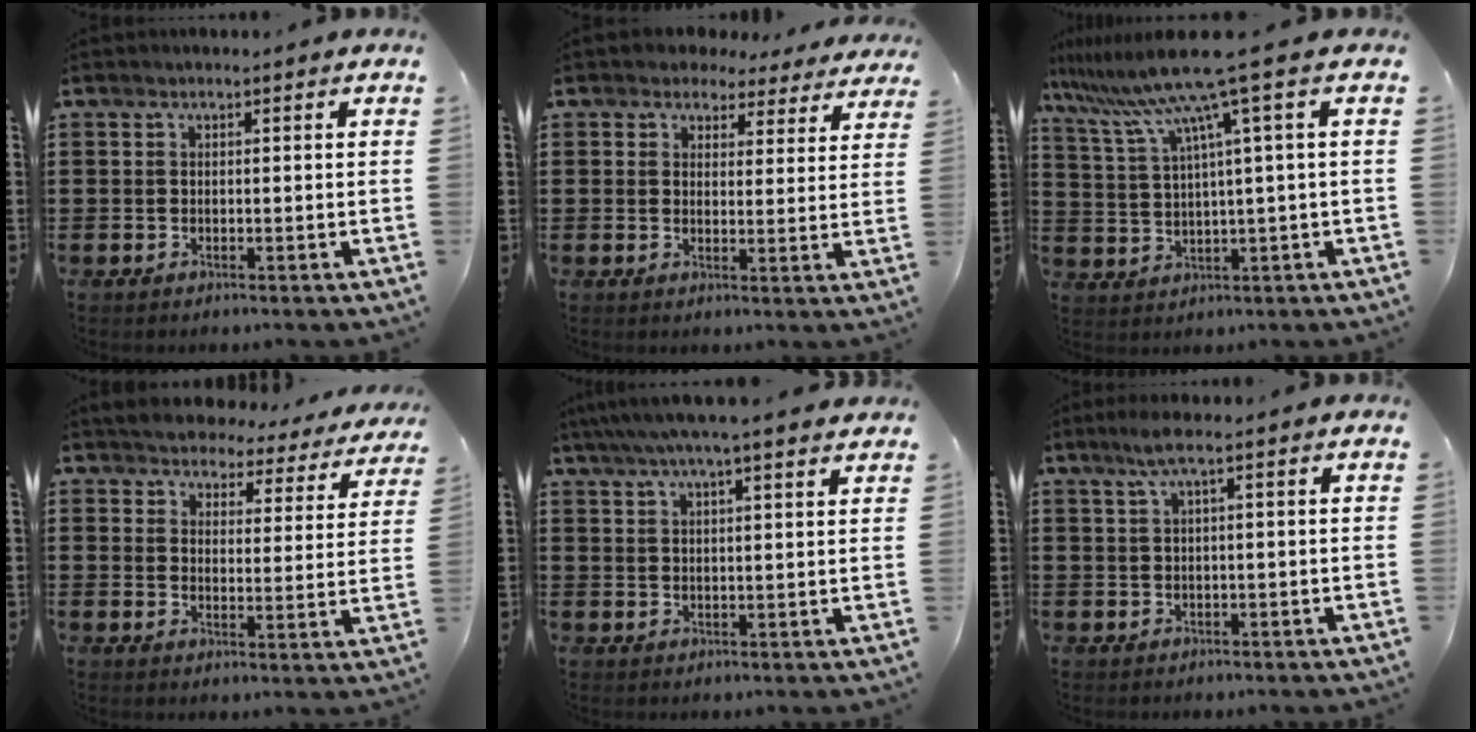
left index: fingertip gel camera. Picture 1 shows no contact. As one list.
[{"total": 3.7, "force": [3.3, 1.6, 0.5], "torque": [-0.019, -0.009, 0.058]}, {"total": 9.8, "force": [5.8, -0.6, 7.8], "torque": [-0.184, -0.031, 0.091]}, {"total": 4.2, "force": [4.1, 0.7, -0.2], "torque": [-0.023, -0.030, 0.069]}, {"total": 4.9, "force": [4.0, 0.0, 2.9], "torque": [-0.068, -0.008, 0.070]}, {"total": 2.7, "force": [0.8, 0.0, 2.6], "torque": [-0.050, -0.001, 0.015]}]